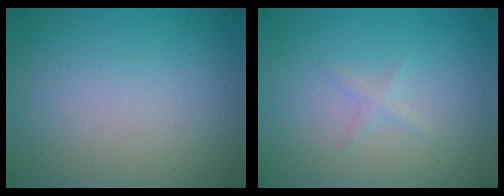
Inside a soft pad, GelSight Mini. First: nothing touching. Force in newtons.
{"total": 0.7, "press": 0.7, "slide": 0.0}